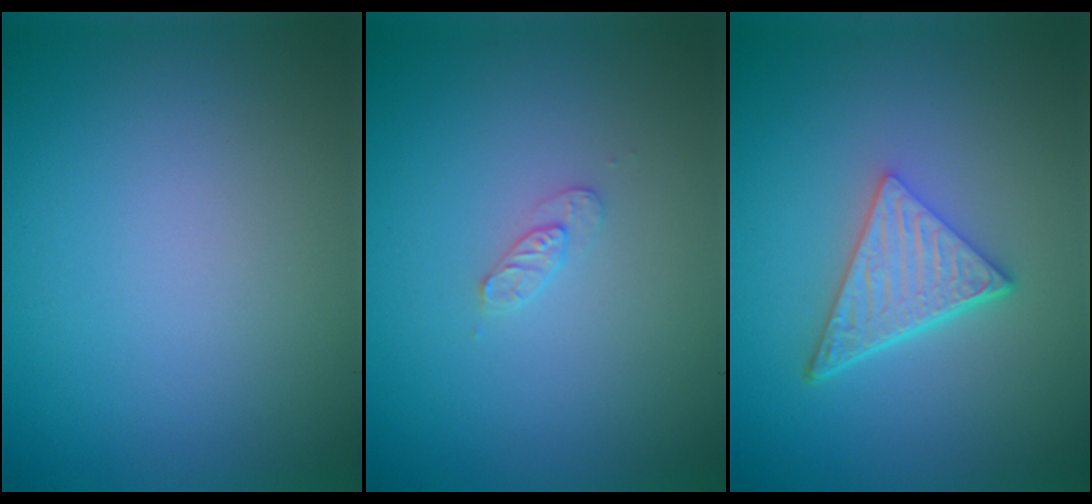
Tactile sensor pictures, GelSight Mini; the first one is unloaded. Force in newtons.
{"total": 1.1, "press": 1.1, "slide": 0.2}
{"total": 4.8, "press": 3.3, "slide": 3.5}